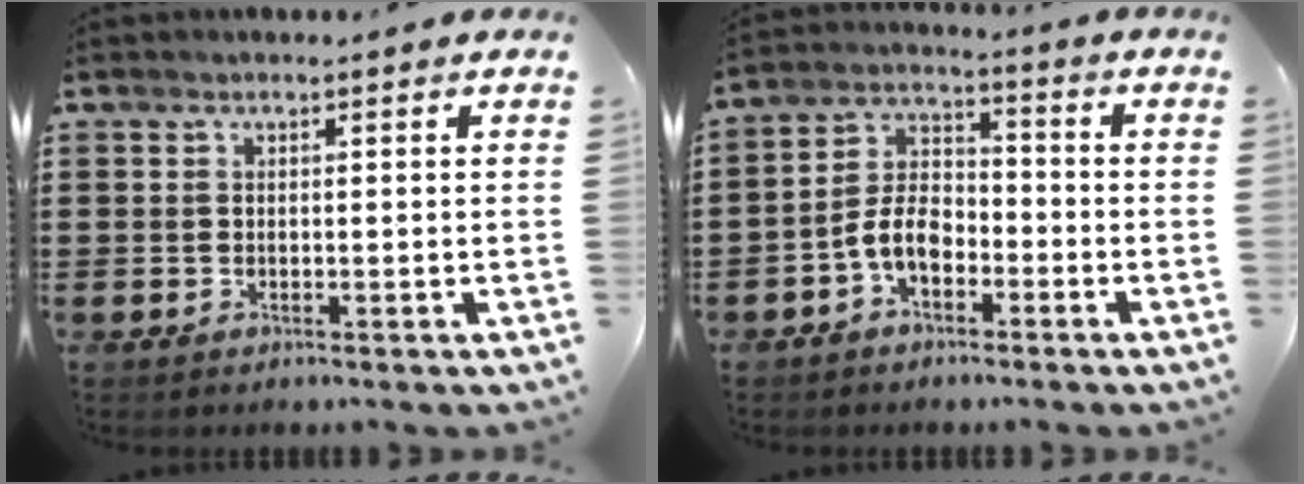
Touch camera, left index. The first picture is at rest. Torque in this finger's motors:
{"motor_torque": [1.10, 1.04, 0.37, 0.13]}